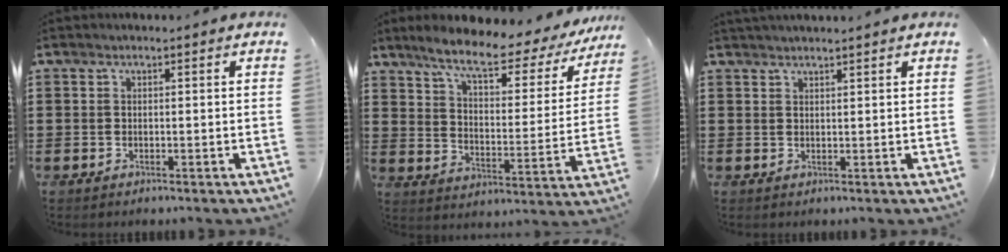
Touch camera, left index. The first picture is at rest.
{"total": 8.7, "force": [6.5, 1.3, 5.5], "torque": [-0.124, -0.029, 0.102]}
{"total": 1.2, "force": [1.2, 0.0, 0.2], "torque": [-0.006, 0.000, 0.024]}